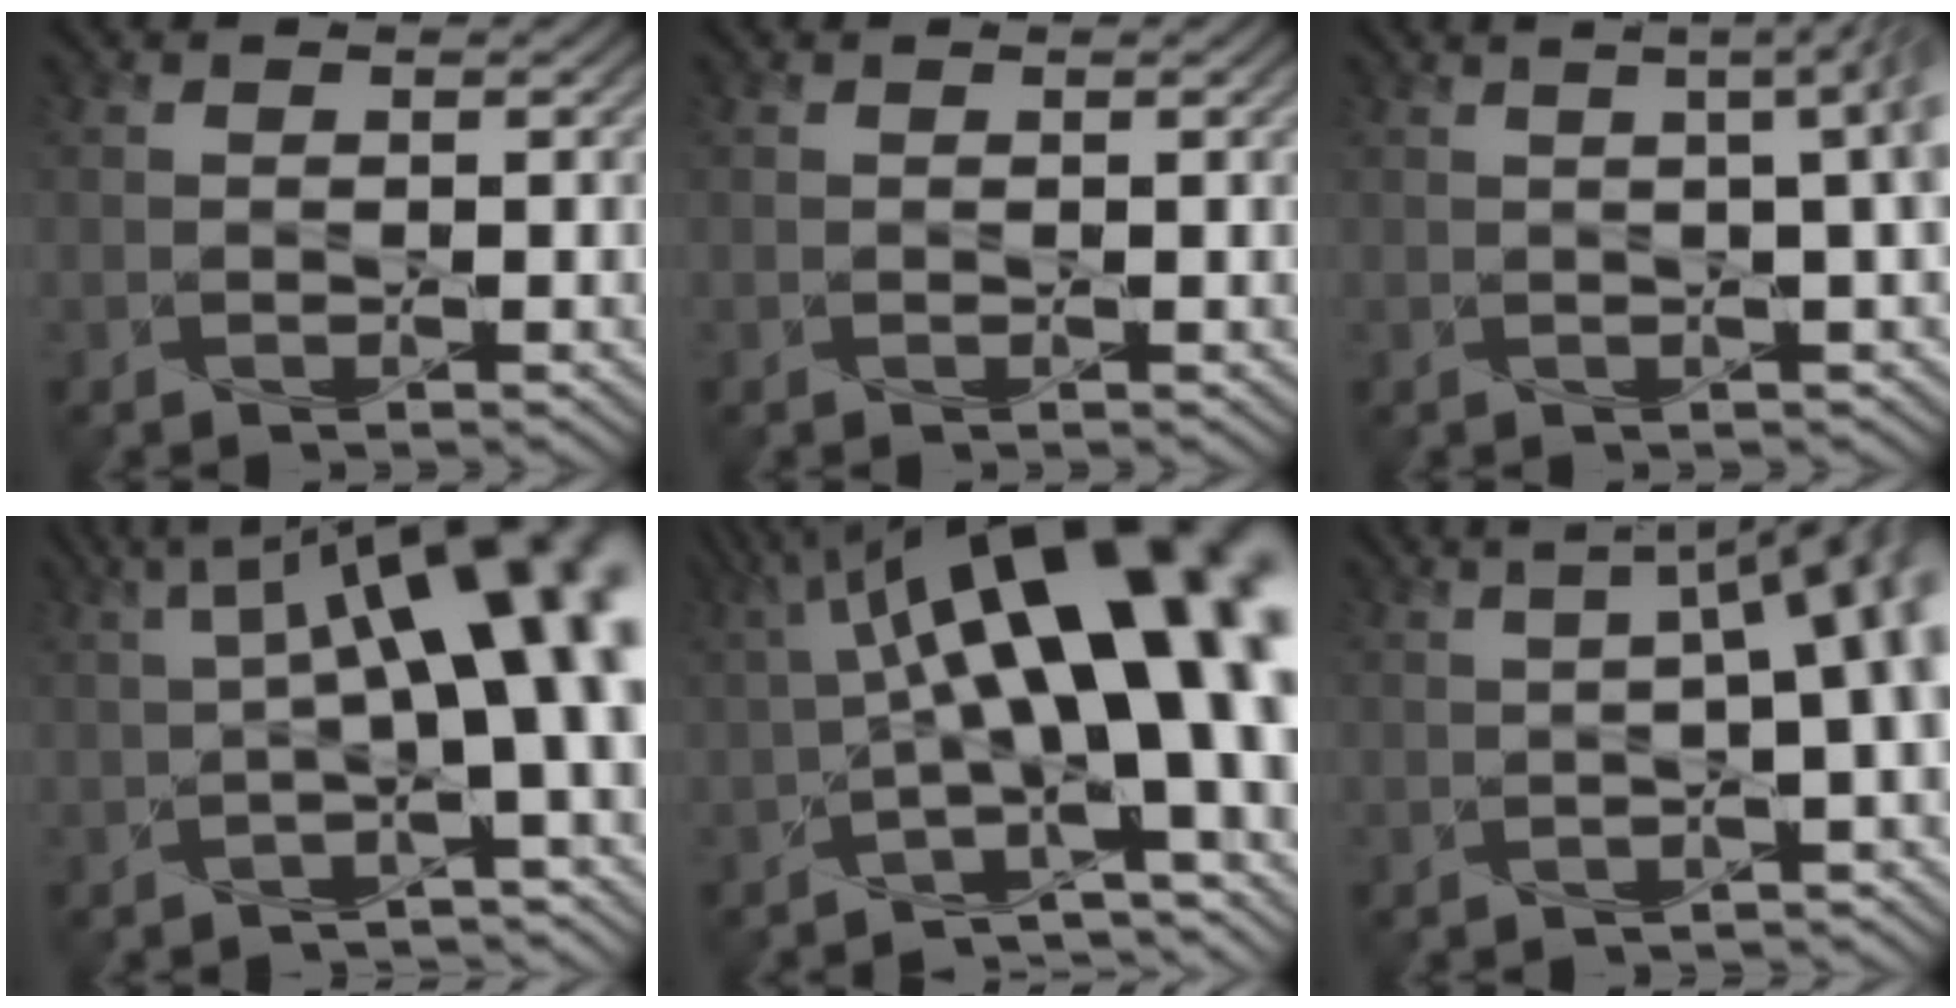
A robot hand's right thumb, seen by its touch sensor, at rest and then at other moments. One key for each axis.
{"total": 0.0}
{"total": 6.9, "fx": 1.3, "fy": 2.0, "fz": 6.5, "tx": -0.067, "ty": 0.033, "tz": -0.002}
{"total": 12.7, "fx": 1.6, "fy": 3.6, "fz": 12.1, "tx": -0.177, "ty": 0.017, "tz": 0.021}
{"total": 18.0, "fx": 0.9, "fy": 6.5, "fz": 16.7, "tx": -0.214, "ty": 0.018, "tz": 0.021}
{"total": 8.4, "fx": 0.3, "fy": 2.4, "fz": 8.1, "tx": -0.094, "ty": 0.021, "tz": -0.006}